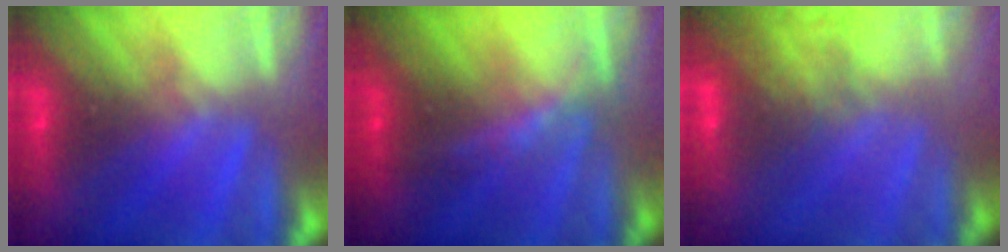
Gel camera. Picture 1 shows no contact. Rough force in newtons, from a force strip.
{"total": 1.6}
{"total": 7.5}